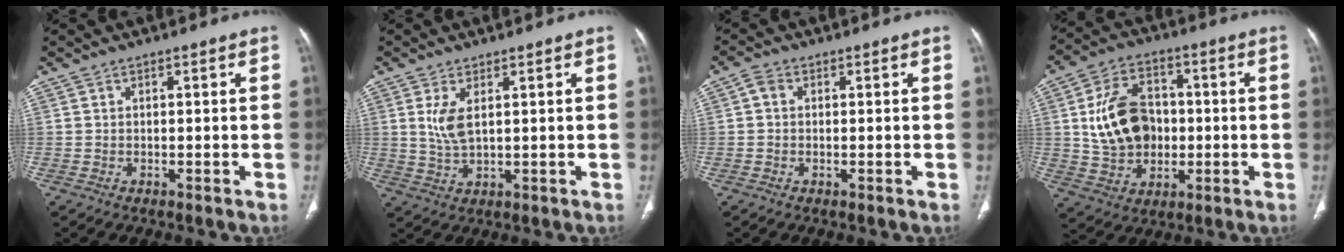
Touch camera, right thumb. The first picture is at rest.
{"total": 4.7, "force": [1.4, 1.9, 4.0], "torque": [-0.089, -0.011, 0.037]}
{"total": 2.0, "force": [0.3, 1.6, 1.2], "torque": [-0.014, 0.005, -0.002]}
{"total": 14.6, "force": [0.5, 10.9, 9.6], "torque": [-0.145, 0.013, 0.016]}